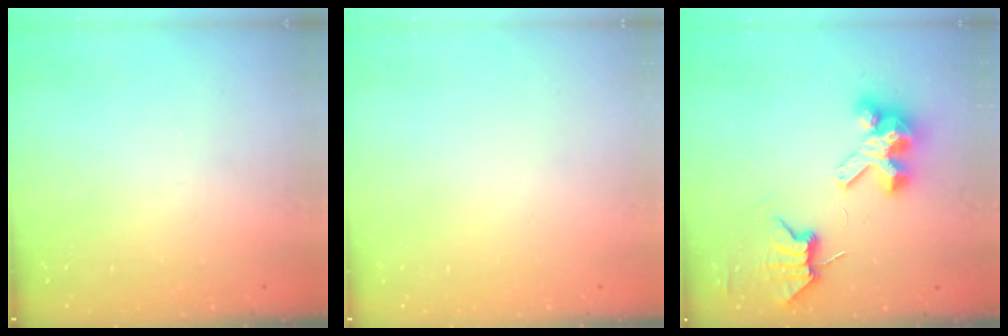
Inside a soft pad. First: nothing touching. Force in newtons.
{"total": 0.0}
{"total": 7.7, "press": 7.7, "slide": 1.0}